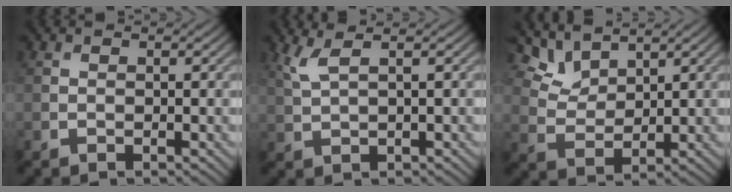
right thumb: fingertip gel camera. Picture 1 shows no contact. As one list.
[{"total": 2.9, "force": [1.6, 0.7, 2.3], "torque": [-0.052, 0.008, 0.039]}, {"total": 5.4, "force": [4.4, 2.2, 2.2], "torque": [-0.055, -0.008, 0.103]}]